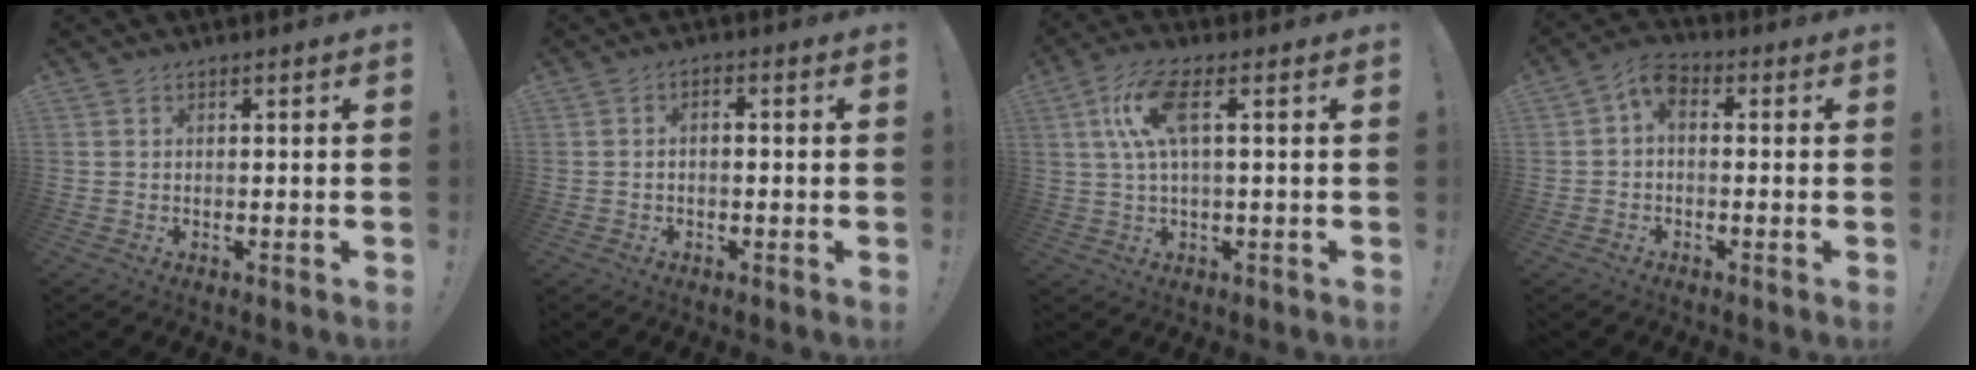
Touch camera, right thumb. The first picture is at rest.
{"total": 1.8, "force": [-1.1, 0.6, 1.3], "torque": [-0.022, 0.007, -0.019]}
{"total": 10.2, "force": [2.6, 3.1, 9.4], "torque": [-0.191, 0.002, 0.047]}
{"total": 4.7, "force": [0.4, 2.9, 3.7], "torque": [-0.082, 0.004, 0.010]}